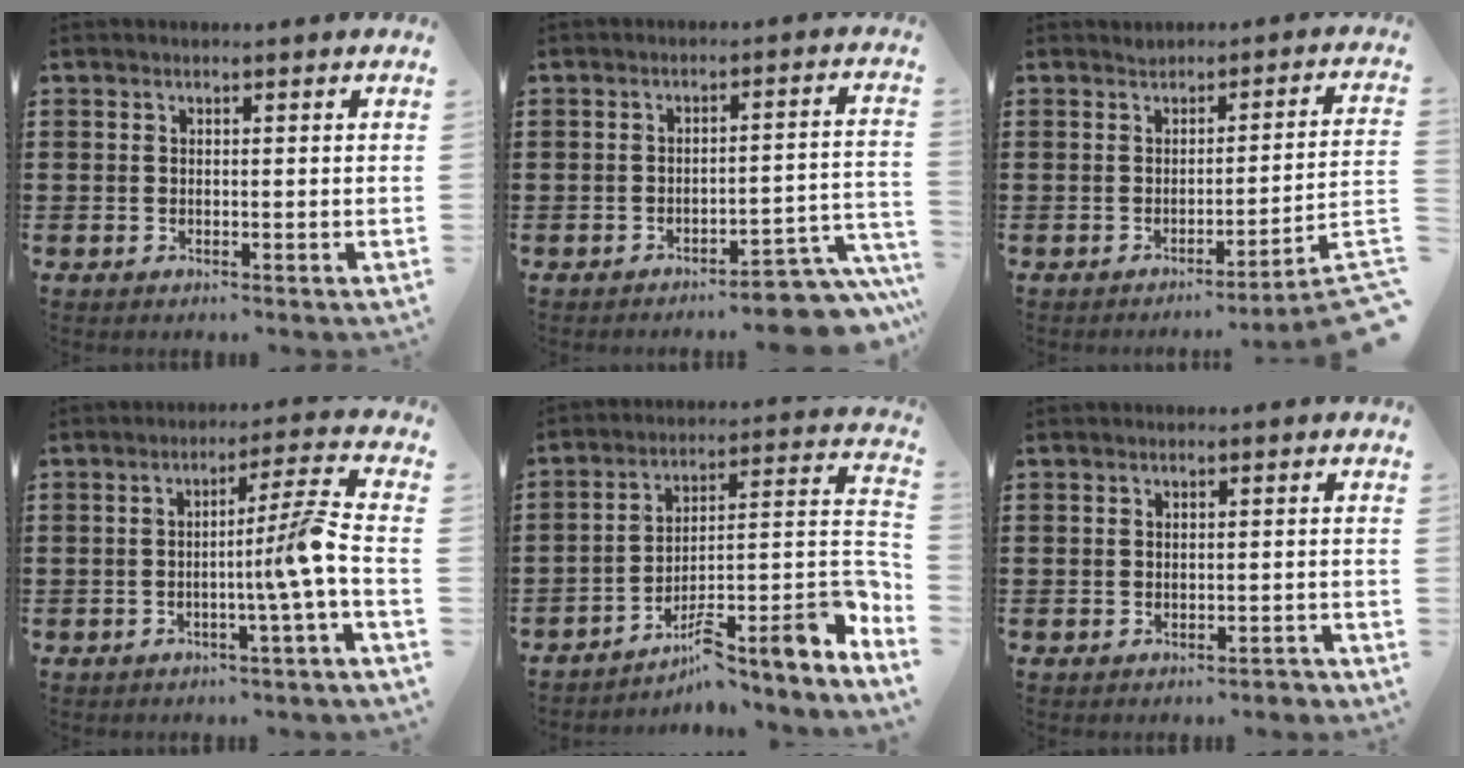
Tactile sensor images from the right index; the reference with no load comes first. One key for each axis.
{"total": 6.0, "fx": -5.4, "fy": 0.7, "fz": 2.7, "tx": -0.038, "ty": 0.002, "tz": -0.098}
{"total": 2.9, "fx": -1.6, "fy": -1.0, "fz": 2.2, "tx": -0.041, "ty": -0.019, "tz": -0.035}
{"total": 7.8, "fx": -2.0, "fy": -1.5, "fz": 7.4, "tx": -0.120, "ty": -0.010, "tz": -0.046}
{"total": 11.1, "fx": -5.3, "fy": 2.3, "fz": 9.5, "tx": -0.135, "ty": -0.015, "tz": -0.096}
{"total": 1.1, "fx": -1.0, "fy": 0.1, "fz": 0.4, "tx": -0.011, "ty": -0.002, "tz": -0.020}